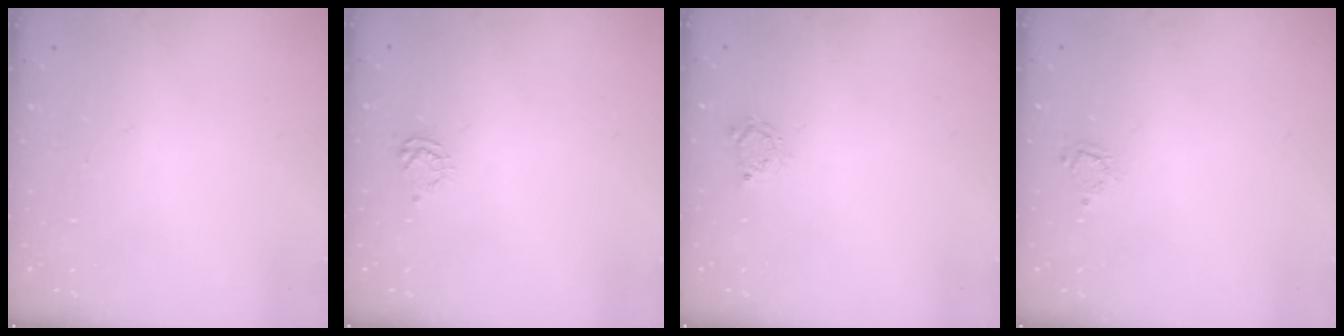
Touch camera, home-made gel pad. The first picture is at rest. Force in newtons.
{"total": 4.2, "press": 4.2, "slide": 0.6}
{"total": 2.8, "press": 2.7, "slide": 0.4}
{"total": 2.8, "press": 2.8, "slide": 0.3}